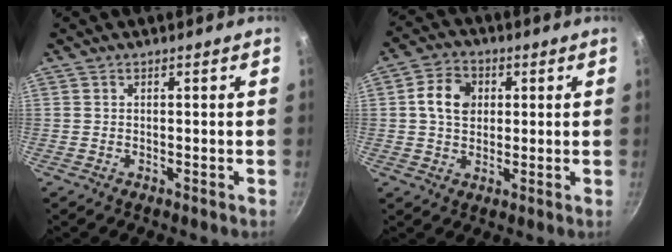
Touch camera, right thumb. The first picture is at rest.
{"total": 7.5, "force": [1.5, 5.8, 4.5], "torque": [-0.062, 0.008, 0.017]}